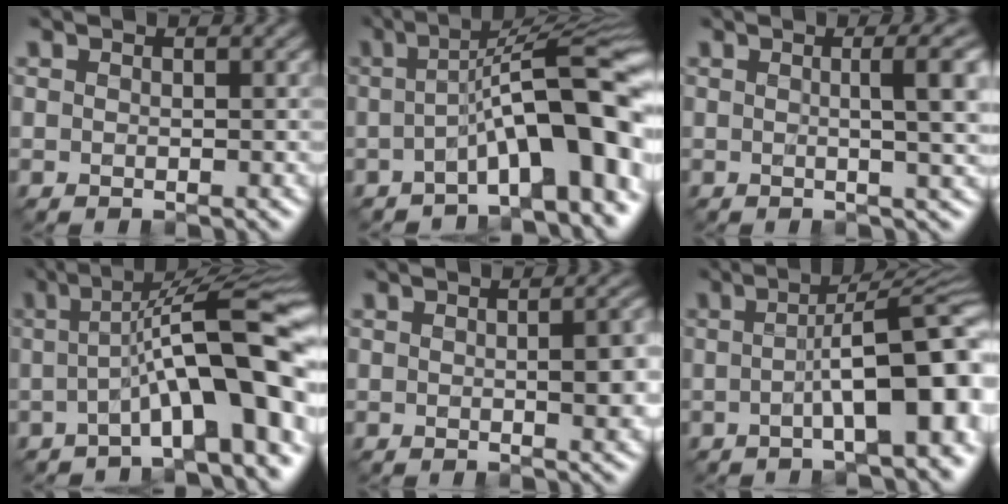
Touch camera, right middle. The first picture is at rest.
{"total": 10.7, "force": [-2.4, 2.3, 10.2], "torque": [-0.134, 0.017, -0.044]}
{"total": 5.4, "force": [0.8, 1.5, 5.1], "torque": [-0.053, 0.010, 0.006]}
{"total": 11.1, "force": [-1.5, 2.1, 10.8], "torque": [-0.148, 0.021, -0.032]}
{"total": 4.0, "force": [-0.1, 1.3, 3.7], "torque": [-0.055, -0.001, 0.001]}
{"total": 9.9, "force": [-1.5, 2.9, 9.4], "torque": [-0.123, 0.008, -0.025]}